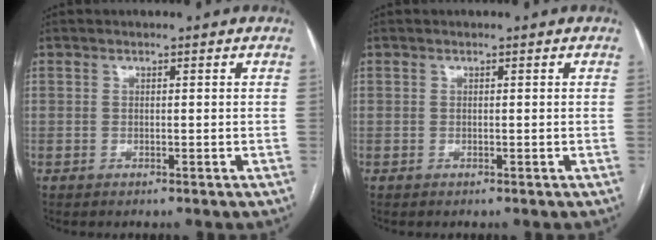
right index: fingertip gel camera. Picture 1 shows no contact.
{"total": 0.0}